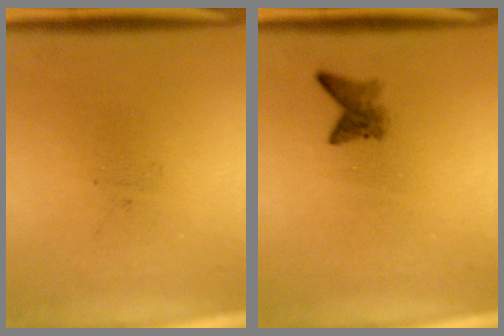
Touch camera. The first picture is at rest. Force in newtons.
{"total": 1.9}